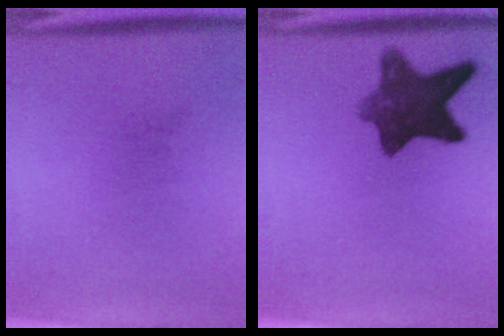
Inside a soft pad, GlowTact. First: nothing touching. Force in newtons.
{"total": 9.9}